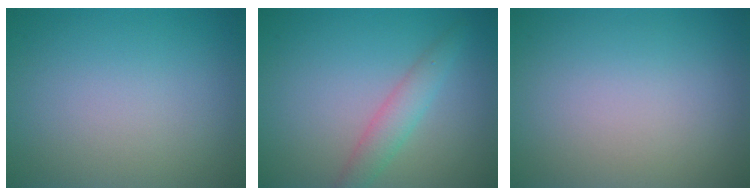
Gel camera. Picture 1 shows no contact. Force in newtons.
{"total": 2.5, "press": 2.5, "slide": 0.1}
{"total": 0.0}